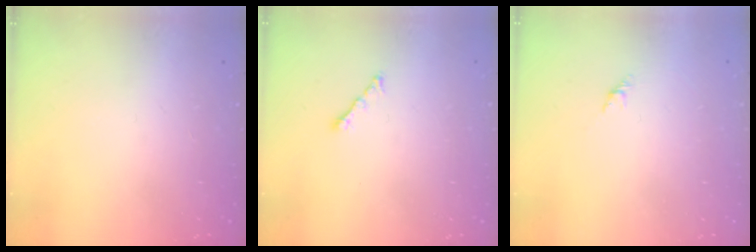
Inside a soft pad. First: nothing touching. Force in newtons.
{"total": 2.3, "press": 2.2, "slide": 0.7}
{"total": 2.7, "press": 2.6, "slide": 0.7}